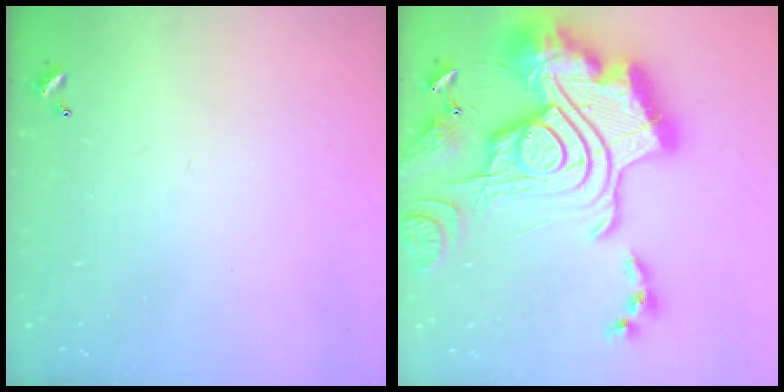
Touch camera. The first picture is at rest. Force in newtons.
{"total": 4.8, "press": 4.1, "slide": 2.6}